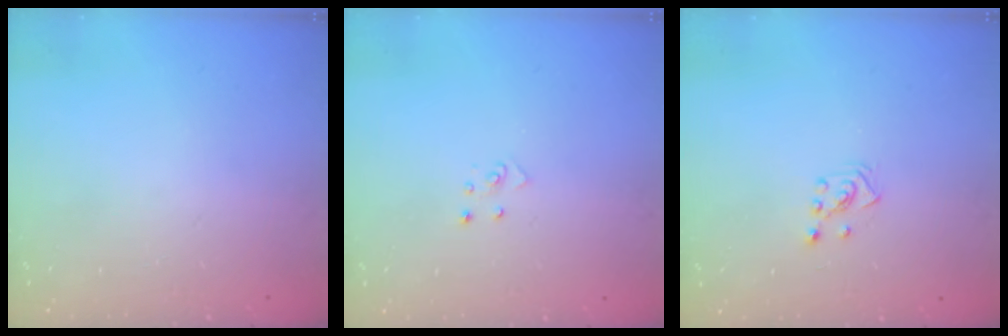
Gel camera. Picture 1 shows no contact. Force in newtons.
{"total": 3.4, "press": 3.4, "slide": 0.3}
{"total": 2.3, "press": 2.2, "slide": 0.7}